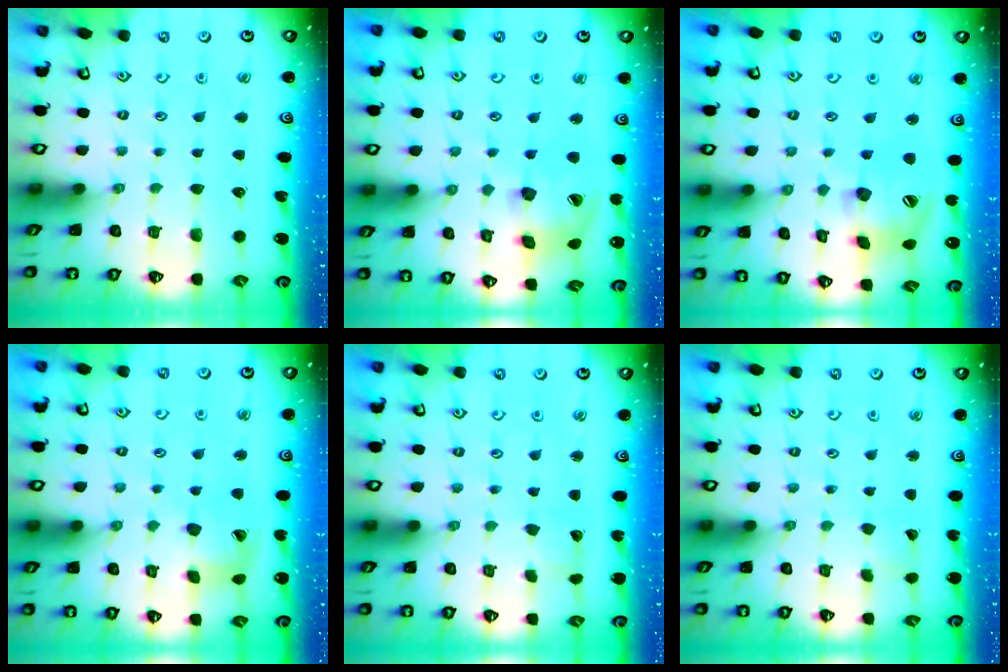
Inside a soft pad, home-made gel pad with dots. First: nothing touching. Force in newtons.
{"total": 15.6, "press": 15.4, "slide": 2.3}
{"total": 14.8, "press": 14.7, "slide": 1.8}
{"total": 12.0, "press": 11.9, "slide": 1.4}
{"total": 3.4, "press": 3.4, "slide": 0.5}
{"total": 2.4, "press": 2.4, "slide": 0.2}